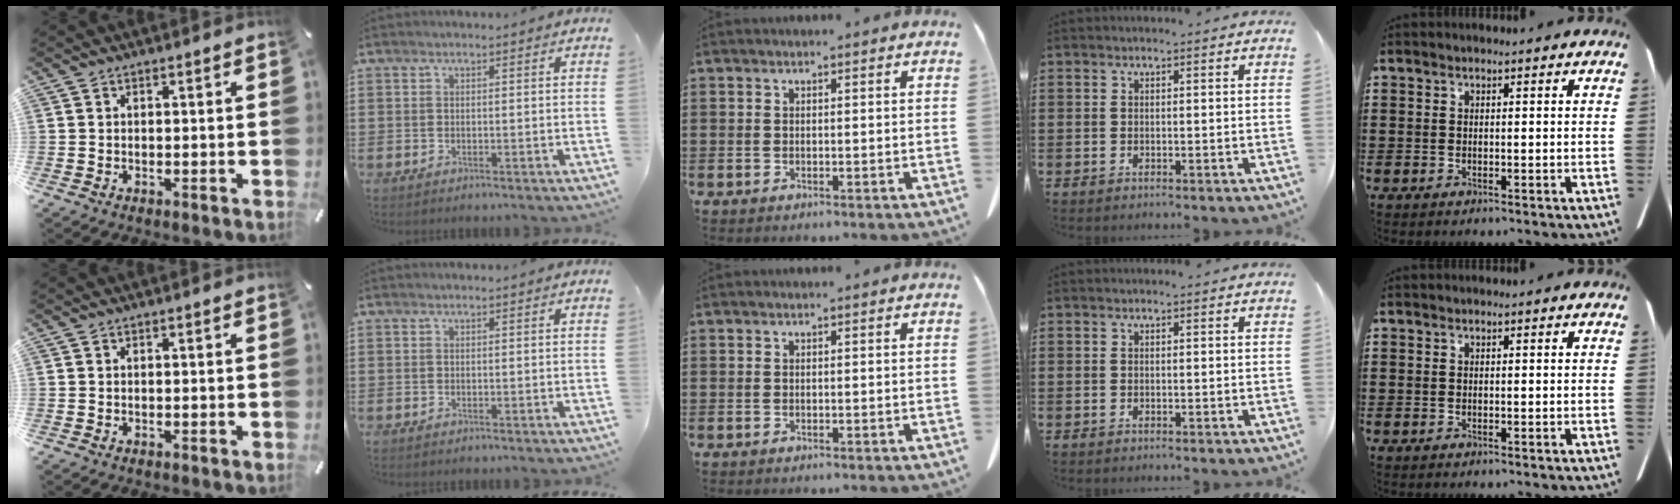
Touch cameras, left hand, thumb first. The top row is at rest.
{}